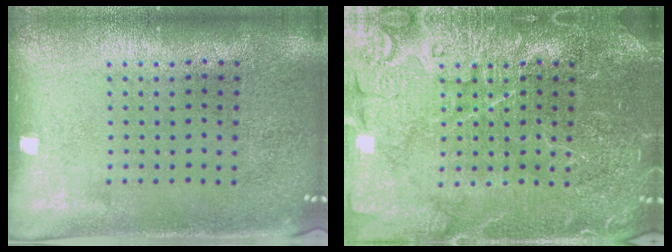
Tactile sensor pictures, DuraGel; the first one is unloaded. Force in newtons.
{"total": 4.9, "press": 4.9, "slide": 0.7}